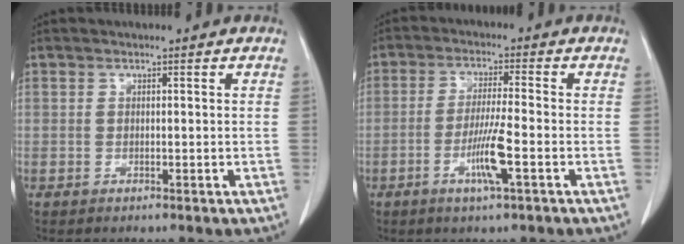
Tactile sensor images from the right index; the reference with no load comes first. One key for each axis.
{"total": 6.5, "fx": -2.5, "fy": -0.2, "fz": 6.0, "tx": -0.115, "ty": -0.010, "tz": -0.047}